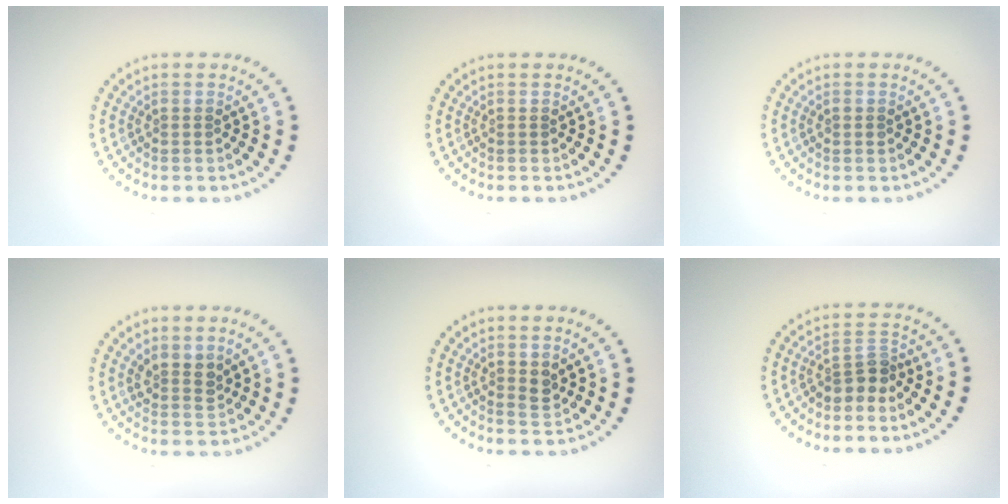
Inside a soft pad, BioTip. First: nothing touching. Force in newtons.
{"total": 0.0}
{"total": 0.5, "press": 0.5, "slide": 0.1}
{"total": 2.0, "press": 1.7, "slide": 1.1}
{"total": 1.1, "press": 1.0, "slide": 0.5}
{"total": 2.3, "press": 1.8, "slide": 1.5}